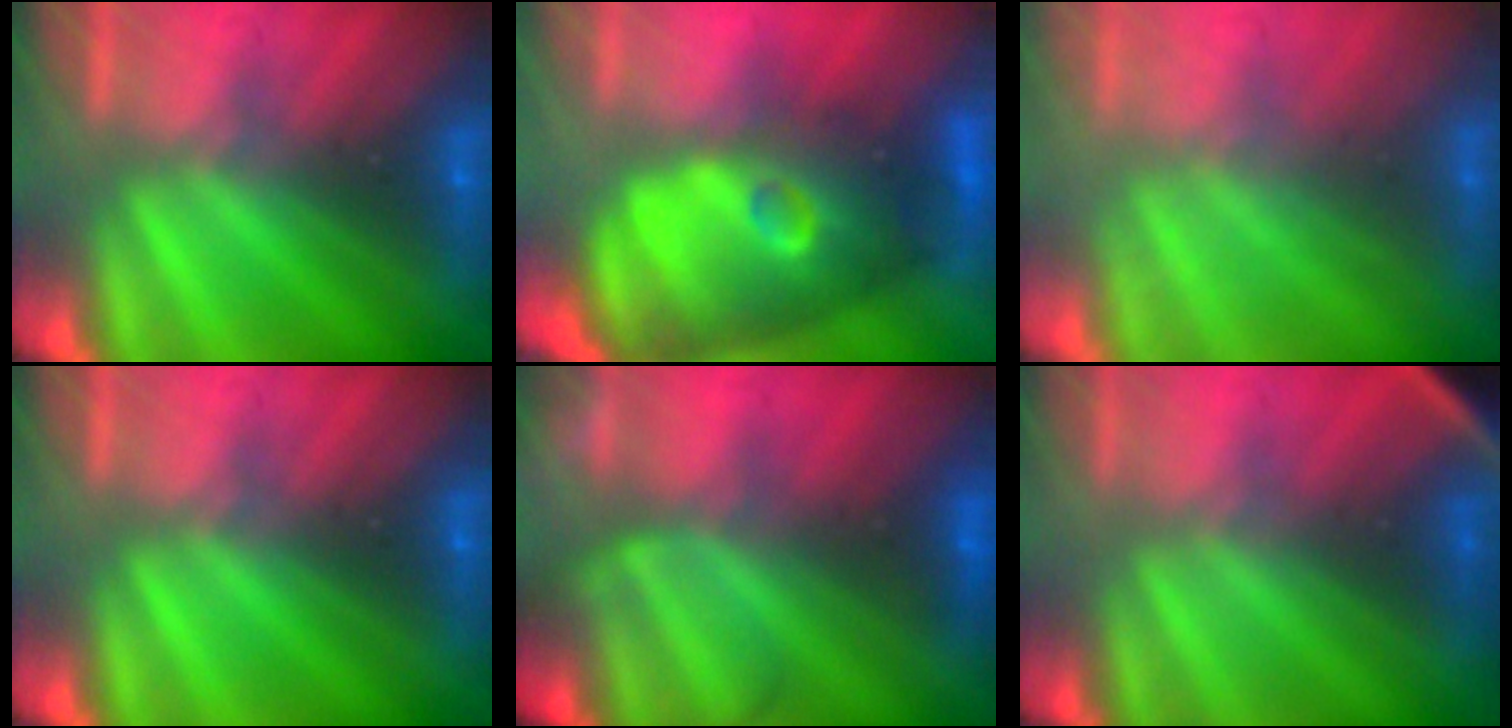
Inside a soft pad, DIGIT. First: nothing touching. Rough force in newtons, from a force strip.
{"total": 8.0}
{"total": 2.2}
{"total": 0.0}
{"total": 7.2}
{"total": 3.0}